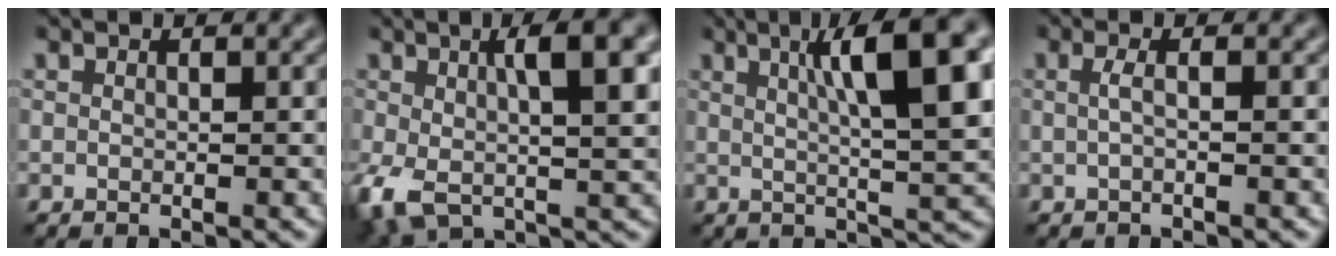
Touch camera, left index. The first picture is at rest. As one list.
[{"total": 9.4, "force": [0.7, 4.0, 8.5], "torque": [-0.160, -0.006, 0.011]}, {"total": 11.4, "force": [3.4, 2.8, 10.6], "torque": [-0.133, 0.013, 0.051]}, {"total": 1.3, "force": [0.0, 0.3, 1.2], "torque": [-0.025, 0.001, -0.003]}]